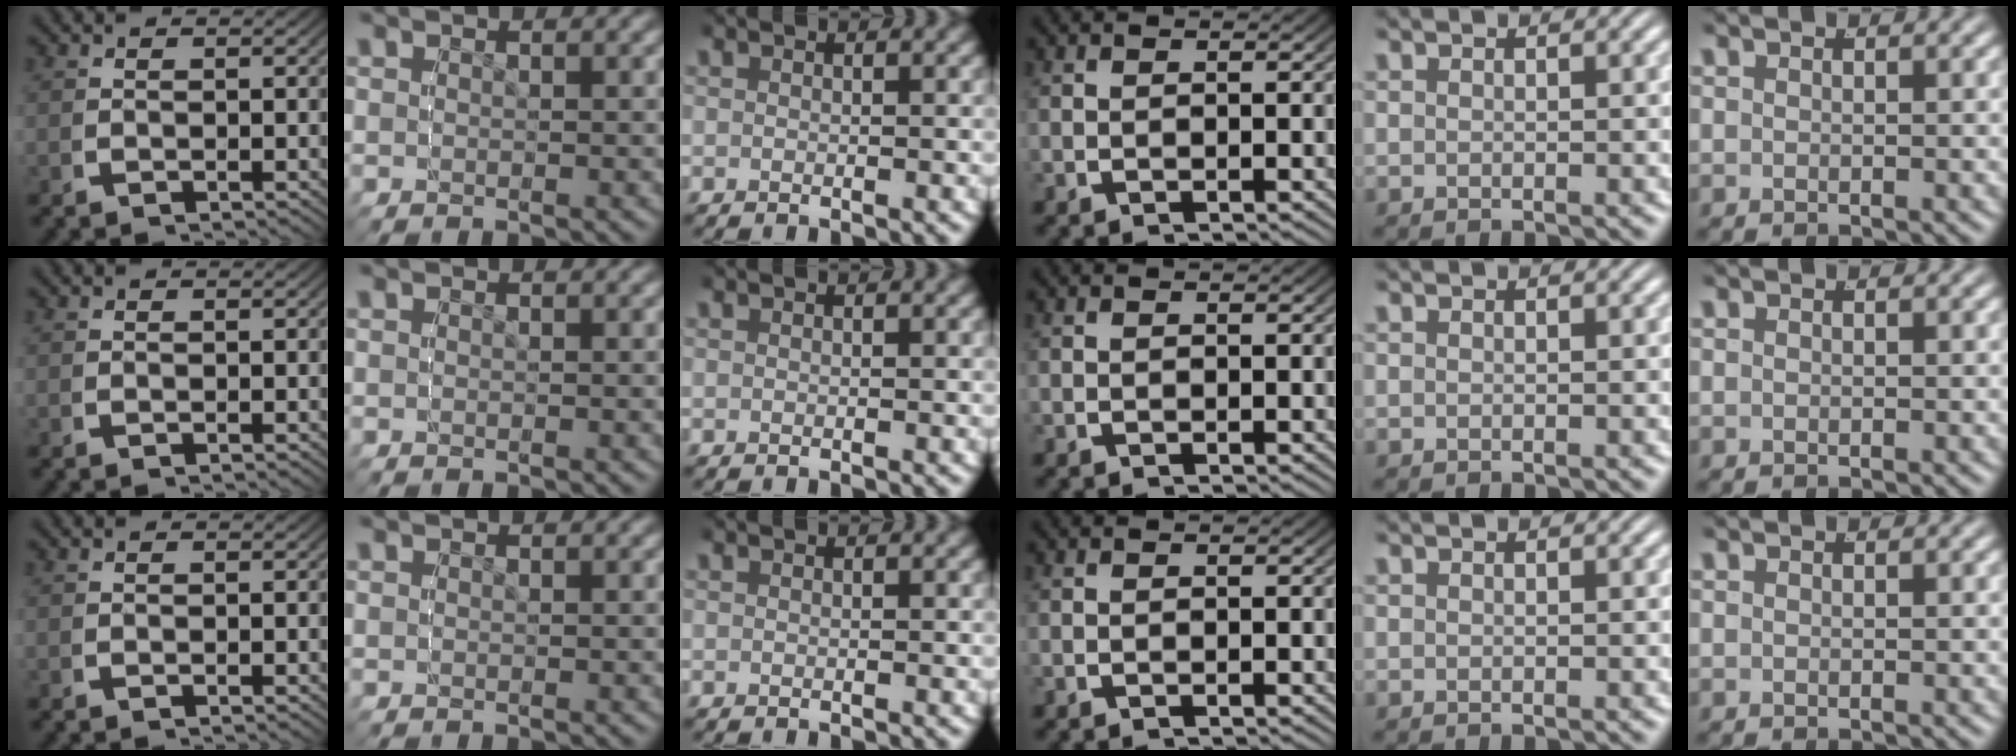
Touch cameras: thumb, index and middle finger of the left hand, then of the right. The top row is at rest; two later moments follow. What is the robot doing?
{"motion": "grasp_and_lifting", "object": "bottle"}